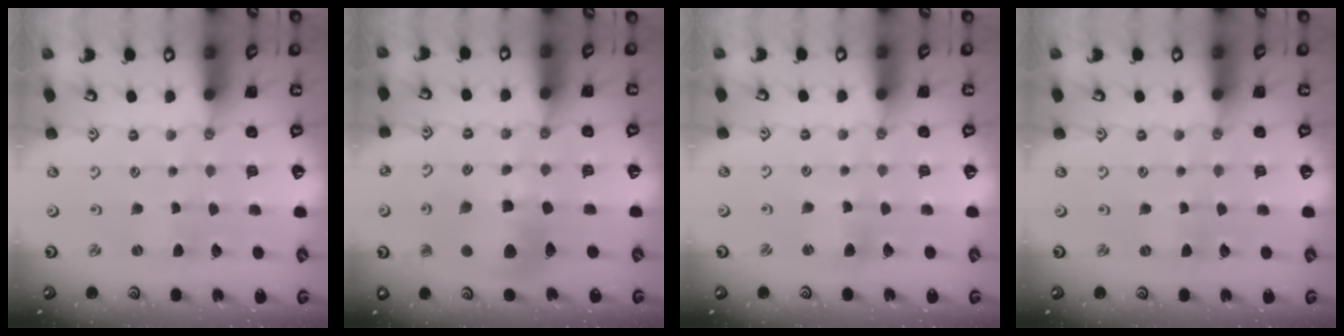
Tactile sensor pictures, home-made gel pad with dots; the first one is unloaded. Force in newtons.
{"total": 11.2, "press": 11.1, "slide": 1.6}
{"total": 3.7, "press": 3.7, "slide": 0.5}
{"total": 0.6, "press": 0.6, "slide": 0.1}